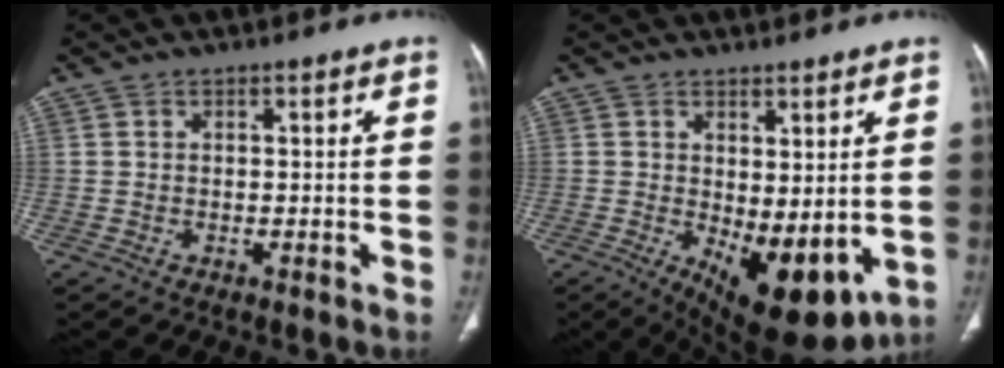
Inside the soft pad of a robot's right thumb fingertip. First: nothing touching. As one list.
[{"total": 11.7, "force": [-1.5, 5.1, 10.4], "torque": [-0.143, -0.021, 0.000]}]